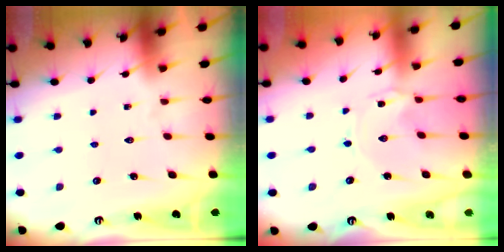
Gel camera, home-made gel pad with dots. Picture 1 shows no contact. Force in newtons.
{"total": 0.0}